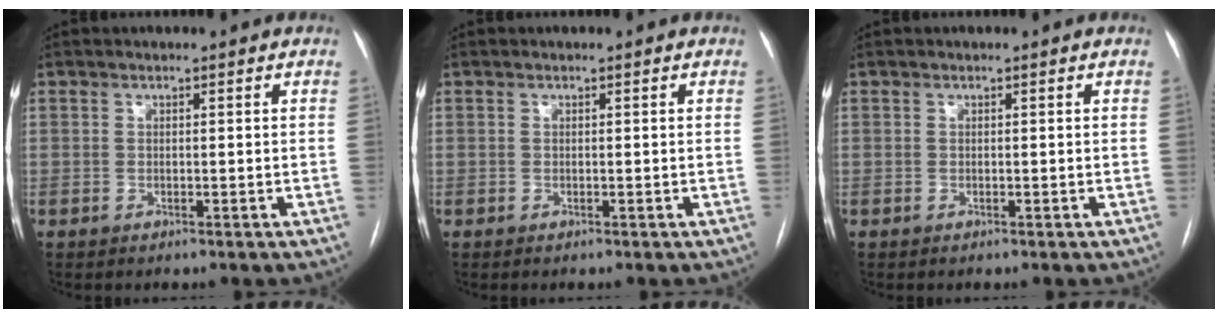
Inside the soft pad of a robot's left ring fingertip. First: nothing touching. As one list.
[{"total": 0.0}, {"total": 0.0}]